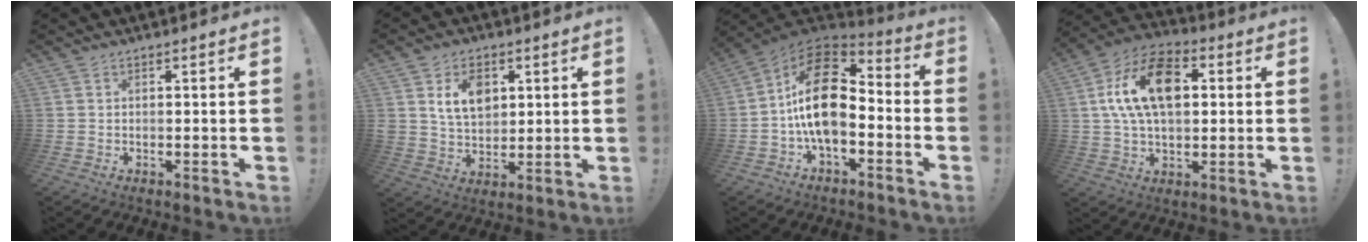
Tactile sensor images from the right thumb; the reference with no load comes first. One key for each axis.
{"total": 10.1, "fx": 4.1, "fy": 7.4, "fz": 5.6, "tx": -0.077, "ty": -0.014, "tz": 0.077}
{"total": 19.4, "fx": 0.4, "fy": 11.4, "fz": 15.8, "tx": -0.286, "ty": 0.012, "tz": 0.010}
{"total": 17.8, "fx": 4.0, "fy": 11.0, "fz": 13.4, "tx": -0.229, "ty": 0.006, "tz": 0.069}